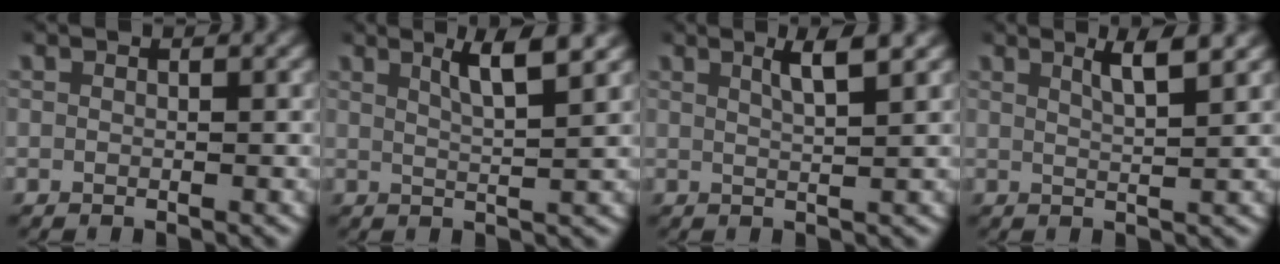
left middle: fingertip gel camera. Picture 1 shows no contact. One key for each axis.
{"total": 3.6, "fx": 2.2, "fy": 0.4, "fz": 2.8, "tx": -0.054, "ty": -0.001, "tz": 0.037}
{"total": 2.6, "fx": 1.6, "fy": 0.0, "fz": 2.0, "tx": -0.040, "ty": 0.001, "tz": 0.028}
{"total": 2.7, "fx": 1.9, "fy": 0.1, "fz": 2.0, "tx": -0.042, "ty": -0.002, "tz": 0.033}